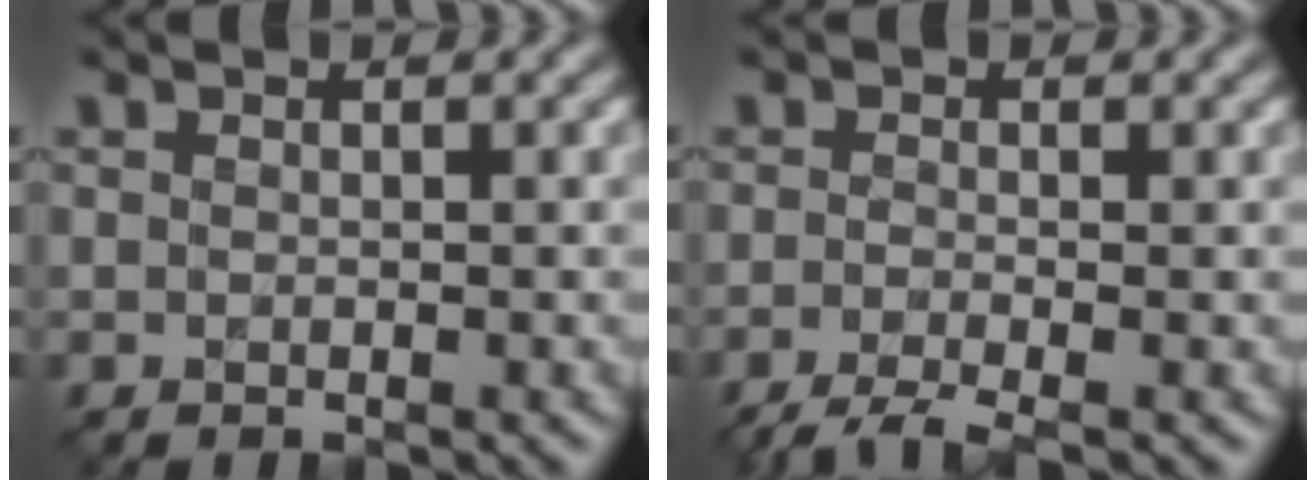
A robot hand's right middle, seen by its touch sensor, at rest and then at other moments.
{"total": 2.7, "force": [-1.8, 0.6, 1.9], "torque": [-0.037, -0.002, -0.045]}